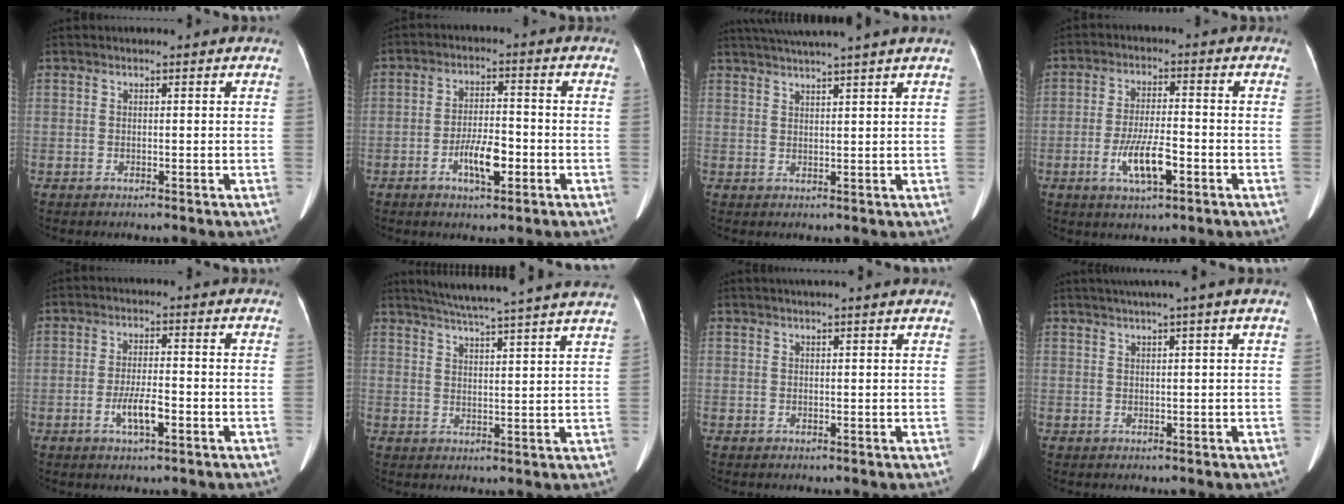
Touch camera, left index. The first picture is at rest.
{"total": 6.1, "force": [-2.5, 1.9, 5.2], "torque": [-0.102, -0.001, -0.043]}
{"total": 9.4, "force": [8.1, -1.7, 4.5], "torque": [-0.077, 0.018, 0.112]}
{"total": 7.1, "force": [-2.8, 1.7, 6.3], "torque": [-0.128, -0.006, -0.047]}
{"total": 4.5, "force": [-1.9, 0.9, 4.0], "torque": [-0.080, -0.003, -0.033]}
{"total": 19.1, "force": [17.1, -1.1, 8.5], "torque": [-0.143, -0.010, 0.220]}
{"total": 6.2, "force": [5.4, -0.2, 3.1], "torque": [-0.043, 0.027, 0.060]}
{"total": 5.0, "force": [3.5, -1.5, 3.3], "torque": [-0.046, 0.016, 0.056]}